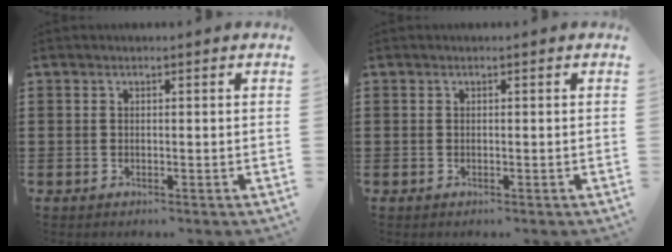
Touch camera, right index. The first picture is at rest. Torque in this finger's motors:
{"motor_torque": [0.23, 0.73, 0.00, 0.01]}